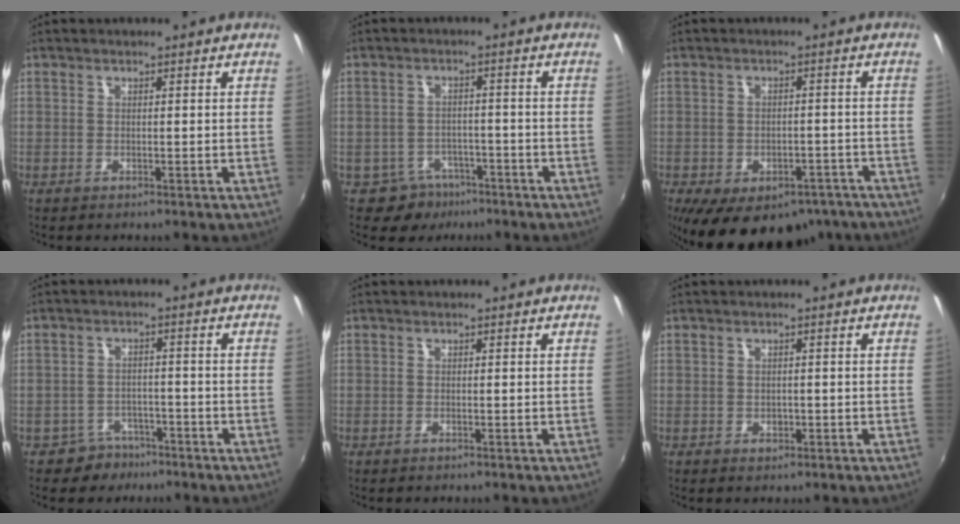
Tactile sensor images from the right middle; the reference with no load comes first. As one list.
[{"total": 4.8, "force": [-3.2, 3.6, 0.6], "torque": [-0.020, 0.012, -0.042]}, {"total": 17.3, "force": [-11.3, 9.5, 9.0], "torque": [-0.176, -0.016, -0.135]}, {"total": 4.0, "force": [-2.8, 2.8, -0.1], "torque": [-0.006, 0.014, -0.040]}, {"total": 0.6, "force": [-0.4, 0.0, 0.5], "torque": [-0.006, 0.000, -0.009]}, {"total": 1.5, "force": [-0.6, 1.2, 0.6], "torque": [-0.010, -0.002, -0.008]}]